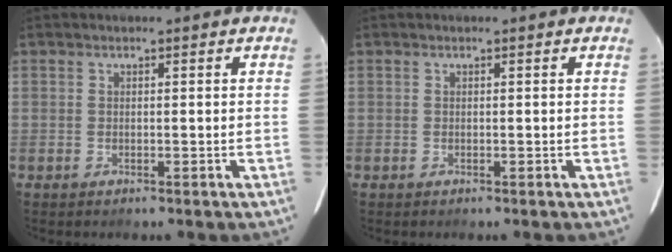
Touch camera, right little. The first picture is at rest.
{"total": 0.0}